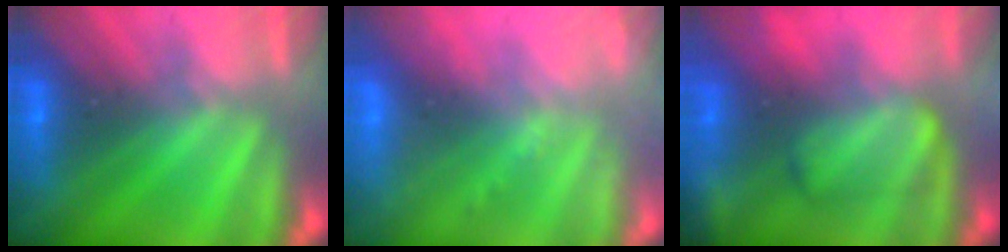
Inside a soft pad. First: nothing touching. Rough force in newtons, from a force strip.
{"total": 2.4}
{"total": 6.9}